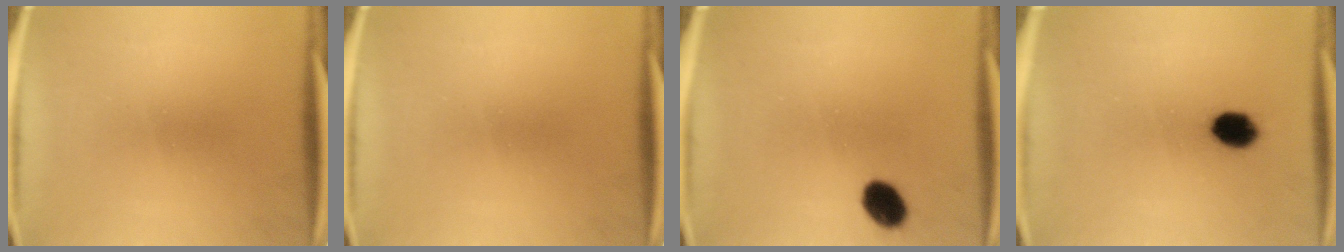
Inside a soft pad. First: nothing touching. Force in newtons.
{"total": 0.0}
{"total": 5.8}
{"total": 6.6}